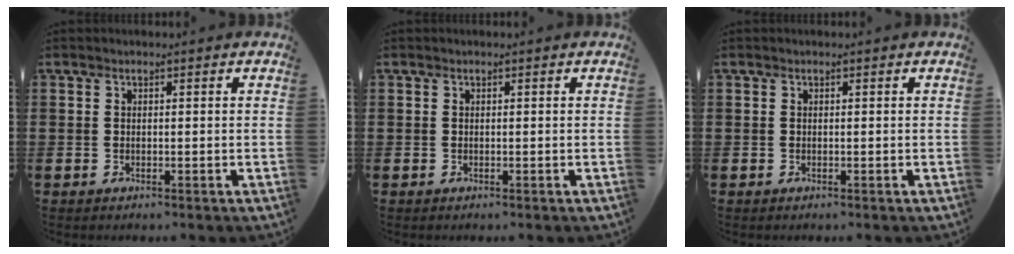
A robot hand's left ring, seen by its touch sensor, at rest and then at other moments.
{"total": 0.0}
{"total": 0.0}